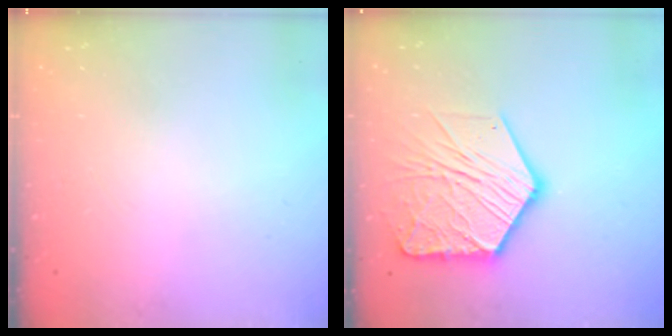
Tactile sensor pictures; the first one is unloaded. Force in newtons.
{"total": 17.1, "press": 17.0, "slide": 1.7}